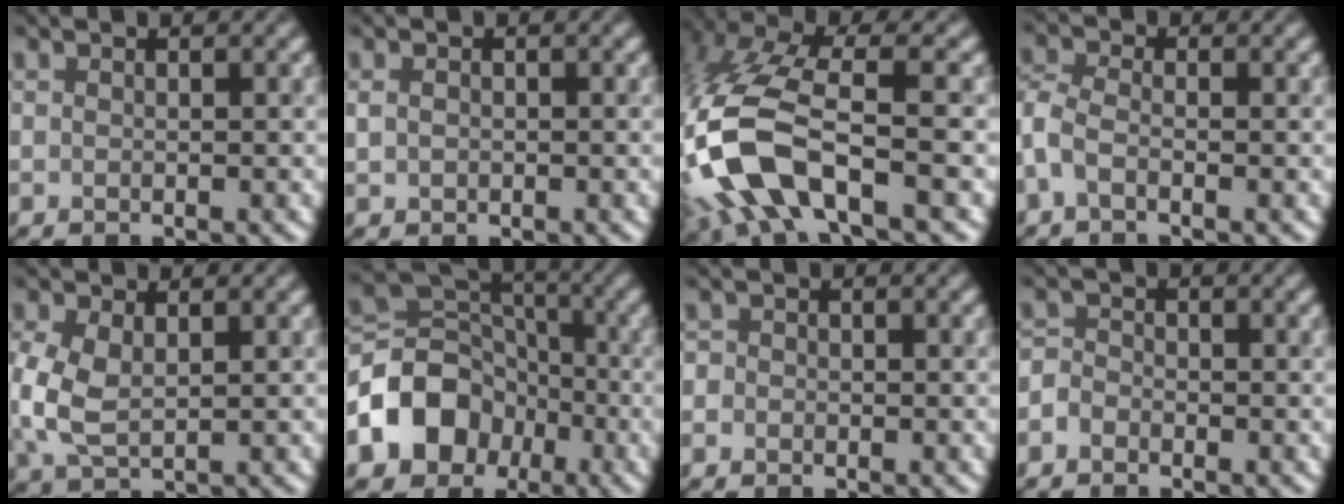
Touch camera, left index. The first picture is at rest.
{"total": 1.0, "force": [0.2, 0.8, 0.6], "torque": [-0.011, 0.000, 0.006]}
{"total": 10.7, "force": [-3.9, 4.6, 8.8], "torque": [-0.204, -0.003, -0.079]}
{"total": 2.3, "force": [-1.2, 1.2, 1.5], "torque": [-0.042, 0.003, -0.039]}
{"total": 4.0, "force": [0.2, 2.3, 3.3], "torque": [-0.087, -0.004, 0.008]}
{"total": 7.7, "force": [-3.3, 6.2, 3.3], "torque": [-0.042, 0.003, -0.069]}
{"total": 0.9, "force": [-0.1, 0.8, 0.0], "torque": [0.008, -0.003, -0.013]}
{"total": 1.3, "force": [-1.0, 0.8, 0.1], "torque": [0.001, 0.003, -0.024]}